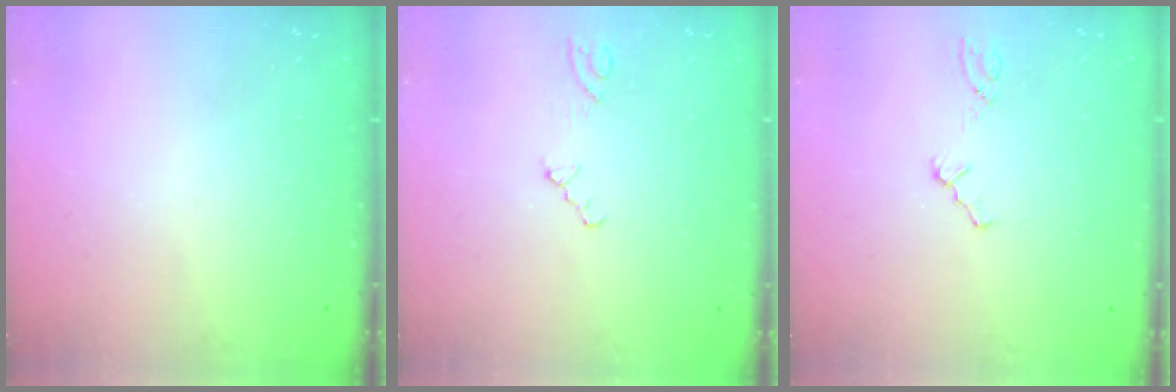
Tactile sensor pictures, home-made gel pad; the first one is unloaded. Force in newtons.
{"total": 1.3, "press": 1.3, "slide": 0.4}
{"total": 0.0}